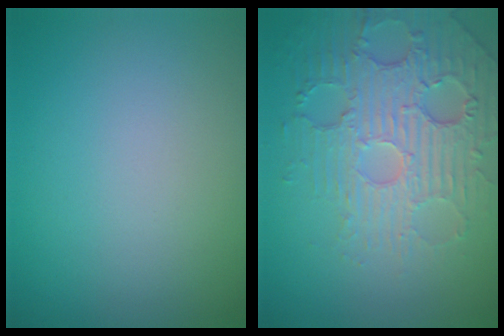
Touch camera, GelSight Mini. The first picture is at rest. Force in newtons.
{"total": 4.8, "press": 4.3, "slide": 2.2}